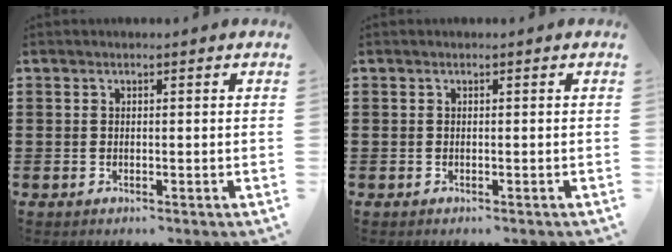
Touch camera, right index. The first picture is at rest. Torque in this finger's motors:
{"motor_torque": [0.35, 0.40, 0.01, 0.01]}